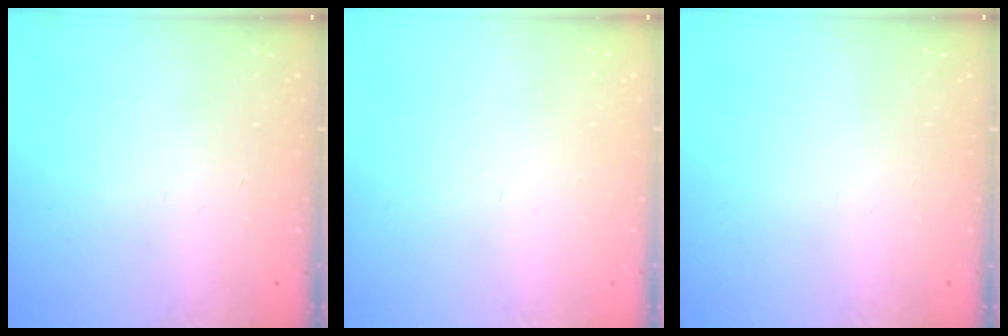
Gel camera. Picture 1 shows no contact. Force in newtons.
{"total": 0.0}
{"total": 0.0}